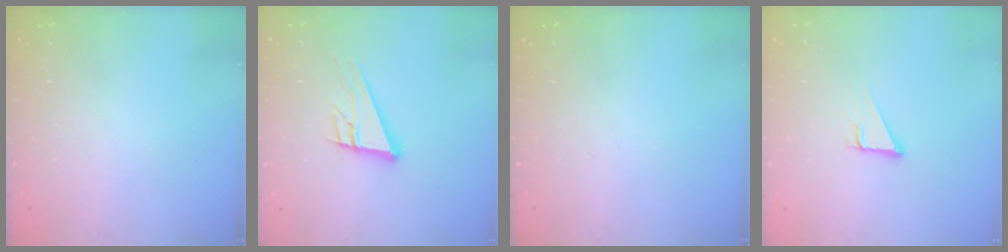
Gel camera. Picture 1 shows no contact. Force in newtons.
{"total": 11.4, "press": 11.3, "slide": 2.0}
{"total": 0.0}
{"total": 3.0, "press": 3.0, "slide": 0.1}